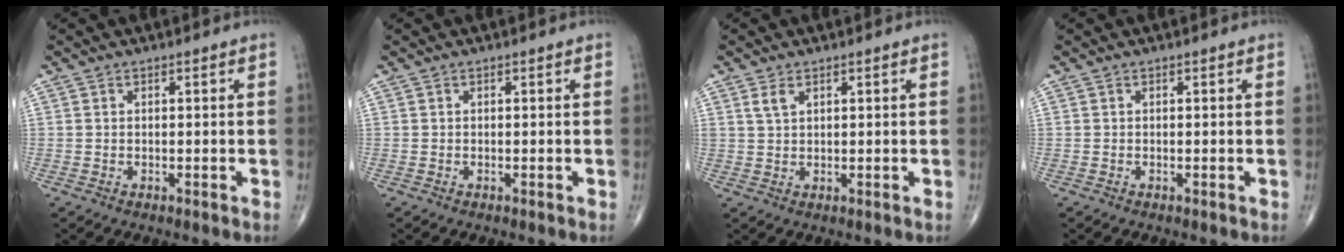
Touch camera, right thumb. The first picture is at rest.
{"total": 0.0}
{"total": 2.3, "force": [1.3, 1.1, 1.5], "torque": [-0.028, 0.001, 0.032]}
{"total": 0.0}